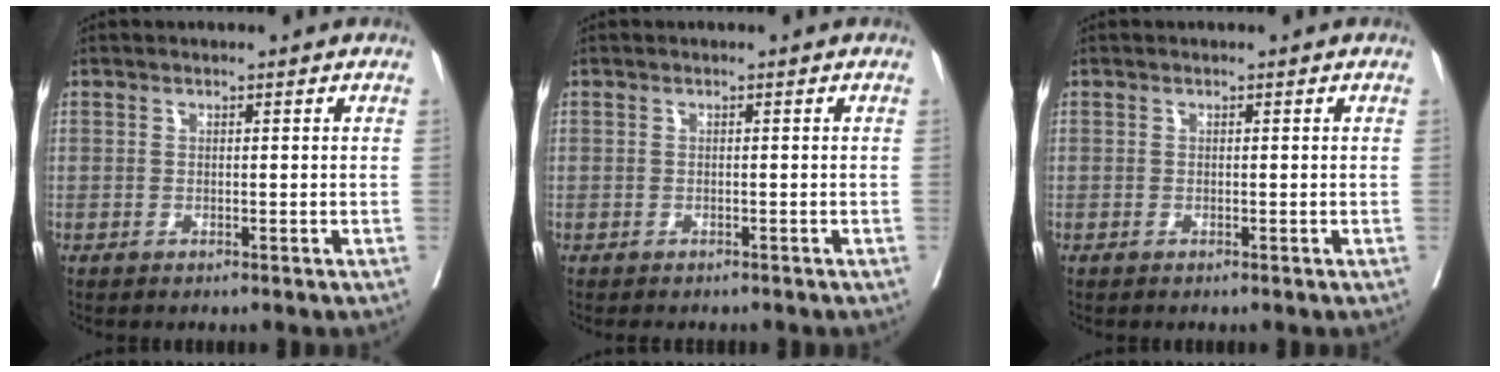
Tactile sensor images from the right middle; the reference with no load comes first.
{"total": 2.9, "force": [-2.5, 1.2, 0.8], "torque": [-0.009, -0.005, -0.031]}
{"total": 0.0}